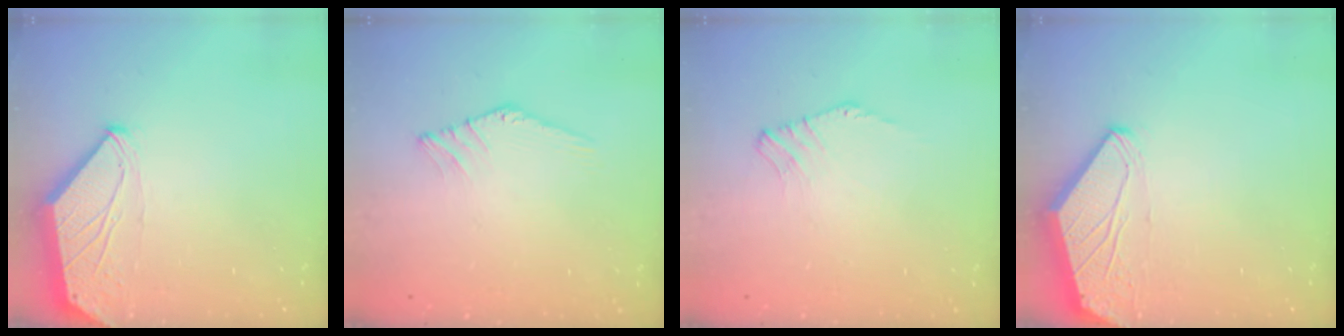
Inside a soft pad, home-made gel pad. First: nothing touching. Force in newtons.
{"total": 0.0}
{"total": 1.8, "press": 1.7, "slide": 0.5}
{"total": 0.0}